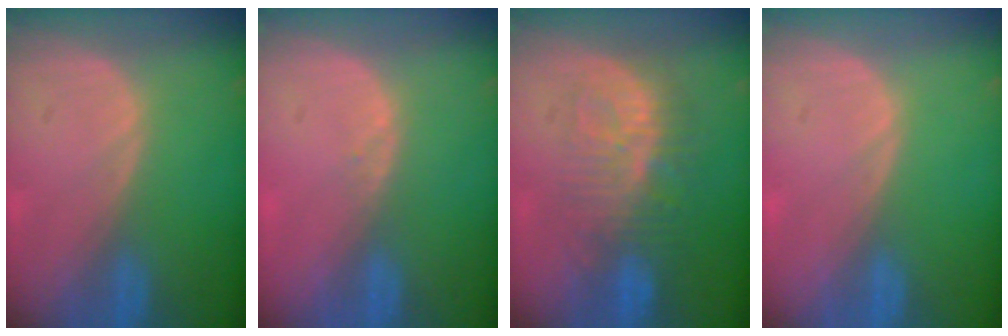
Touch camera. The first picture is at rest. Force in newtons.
{"total": 0.7, "press": 0.5, "slide": 0.5}
{"total": 9.4, "press": 8.8, "slide": 3.3}
{"total": 0.0}